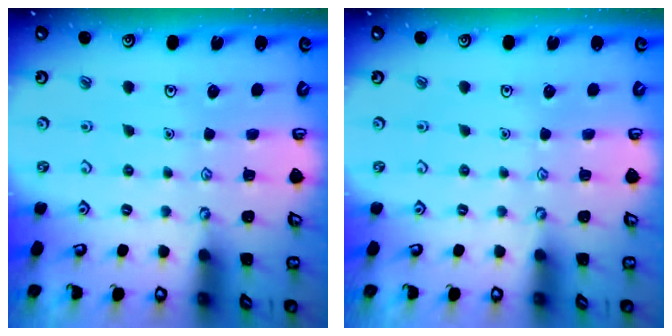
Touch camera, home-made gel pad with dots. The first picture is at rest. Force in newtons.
{"total": 0.0}